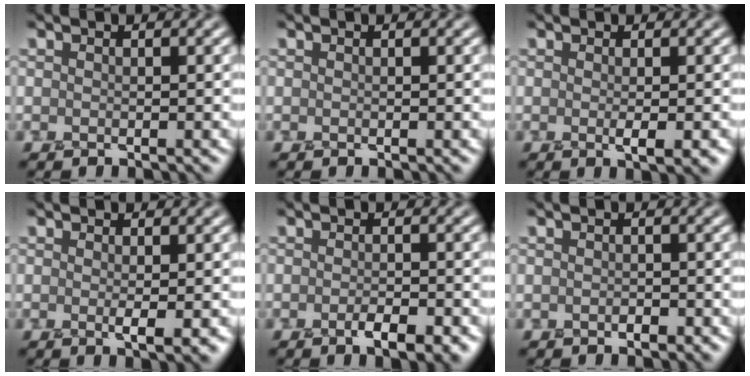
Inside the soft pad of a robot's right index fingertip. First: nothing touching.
{"total": 0.0}
{"total": 2.0, "force": [-0.3, 0.5, 2.0], "torque": [-0.025, -0.003, -0.003]}
{"total": 2.0, "force": [-0.1, 0.4, 2.0], "torque": [-0.026, -0.003, -0.003]}
{"total": 2.9, "force": [-1.5, 0.8, 2.4], "torque": [-0.040, -0.005, -0.023]}
{"total": 1.1, "force": [-0.4, 0.6, 0.8], "torque": [-0.013, -0.002, -0.005]}